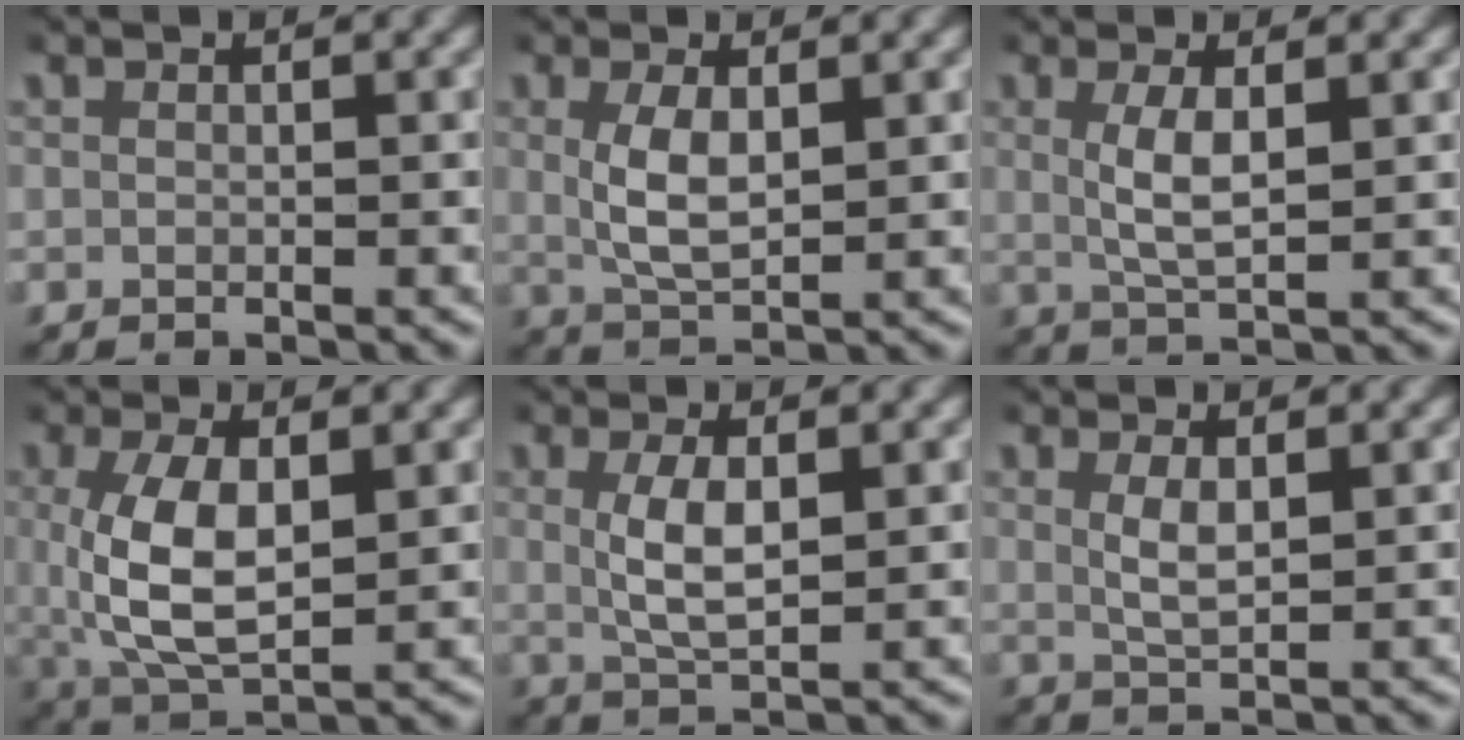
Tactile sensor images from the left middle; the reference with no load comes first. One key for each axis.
{"total": 3.5, "fx": 0.6, "fy": 1.6, "fz": 3.1, "tx": -0.068, "ty": -0.008, "tz": 0.020}
{"total": 3.0, "fx": 0.6, "fy": 0.6, "fz": 2.8, "tx": -0.061, "ty": -0.008, "tz": 0.019}
{"total": 6.5, "fx": 0.6, "fy": 3.4, "fz": 5.5, "tx": -0.118, "ty": -0.008, "tz": 0.023}
{"total": 3.4, "fx": 0.5, "fy": 1.1, "fz": 3.2, "tx": -0.068, "ty": -0.009, "tz": 0.018}
{"total": 2.3, "fx": 0.8, "fy": 0.6, "fz": 2.1, "tx": -0.048, "ty": -0.008, "tz": 0.022}